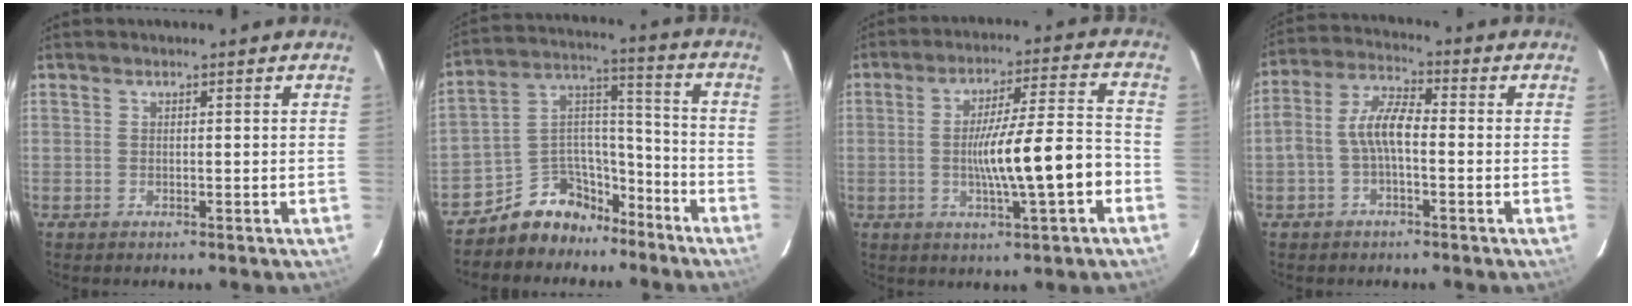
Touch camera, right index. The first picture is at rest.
{"total": 8.8, "force": [-7.0, 5.2, 1.2], "torque": [-0.025, 0.053, -0.121]}
{"total": 12.6, "force": [-3.5, 0.7, 12.1], "torque": [-0.195, -0.005, -0.048]}
{"total": 6.7, "force": [-1.5, 2.8, 5.9], "torque": [-0.130, 0.022, -0.029]}